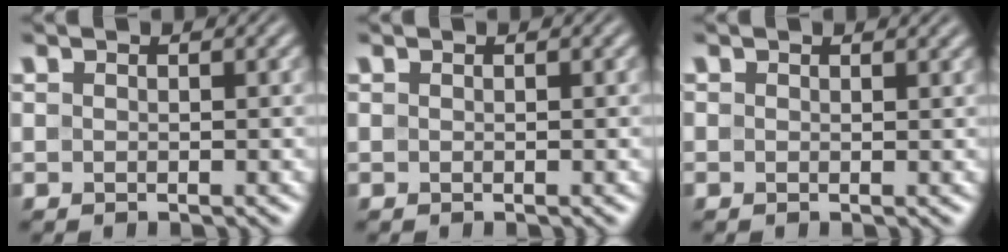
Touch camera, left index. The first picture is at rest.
{"total": 0.0}
{"total": 0.6, "force": [0.6, 0.2, 0.1], "torque": [-0.001, -0.003, 0.008]}